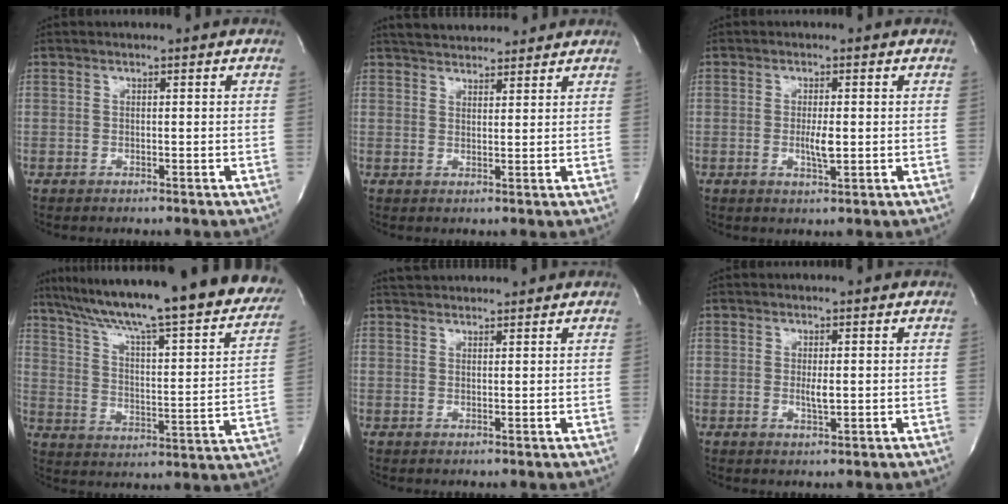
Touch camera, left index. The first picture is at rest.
{"total": 8.8, "force": [8.1, 2.2, 2.6], "torque": [-0.038, 0.025, 0.115]}
{"total": 3.0, "force": [-0.3, 0.6, 3.0], "torque": [-0.056, -0.004, -0.003]}
{"total": 32.4, "force": [27.1, 4.3, 17.2], "torque": [-0.269, -0.047, 0.355]}
{"total": 4.8, "force": [4.6, 0.9, 1.0], "torque": [-0.017, 0.035, 0.071]}
{"total": 1.9, "force": [0.0, 0.3, 1.9], "torque": [-0.038, -0.004, 0.002]}